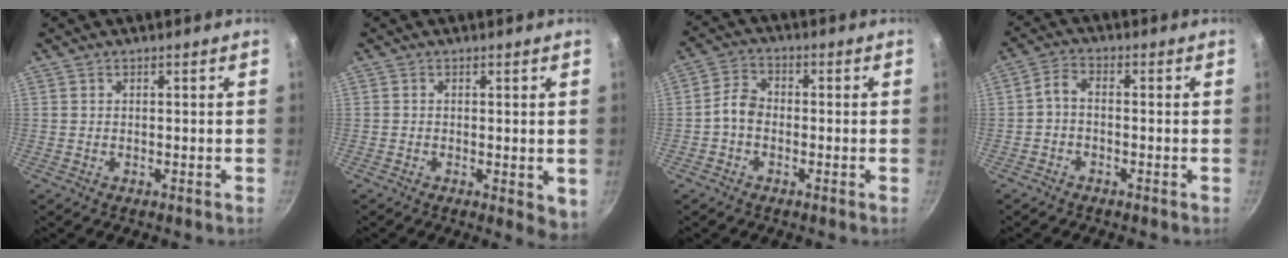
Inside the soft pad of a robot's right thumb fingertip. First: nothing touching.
{"total": 2.7, "force": [-0.2, 1.1, 2.4], "torque": [-0.030, -0.009, -0.005]}
{"total": 4.3, "force": [-1.3, 3.1, 2.6], "torque": [-0.043, 0.027, -0.036]}
{"total": 3.0, "force": [-1.3, 1.6, 2.1], "torque": [-0.050, 0.021, -0.033]}